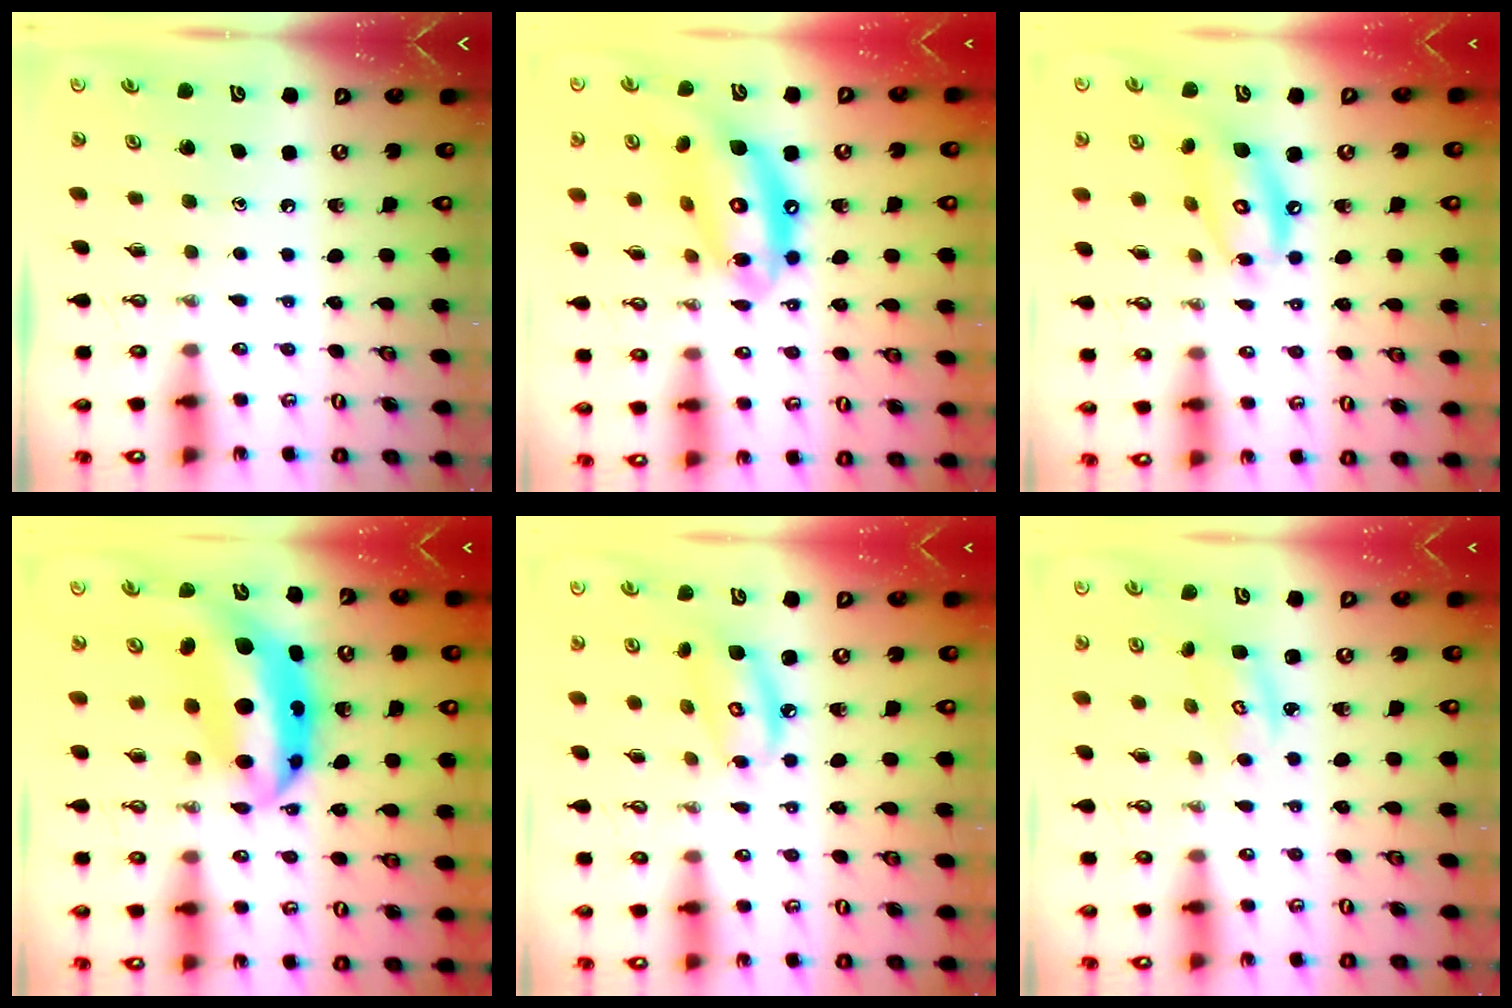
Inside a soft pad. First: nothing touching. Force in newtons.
{"total": 16.1, "press": 16.1, "slide": 1.5}
{"total": 13.0, "press": 13.0, "slide": 1.1}
{"total": 12.0, "press": 11.9, "slide": 1.3}
{"total": 7.9, "press": 7.9, "slide": 0.6}
{"total": 2.9, "press": 2.9, "slide": 0.4}